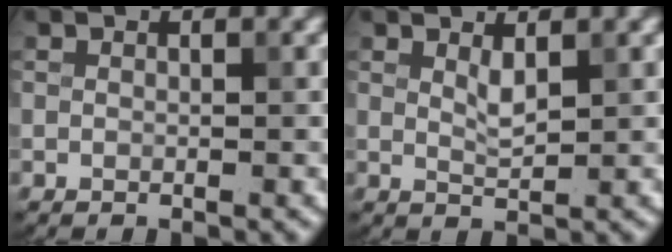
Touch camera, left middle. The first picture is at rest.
{"total": 1.4, "force": [0.8, 0.4, 1.1], "torque": [-0.024, -0.002, 0.015]}